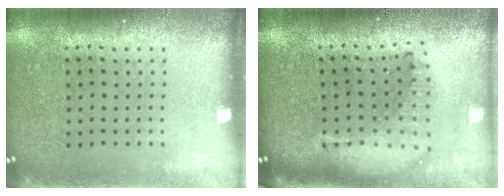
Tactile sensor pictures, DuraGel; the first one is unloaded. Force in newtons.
{"total": 1.6, "press": 1.4, "slide": 0.7}